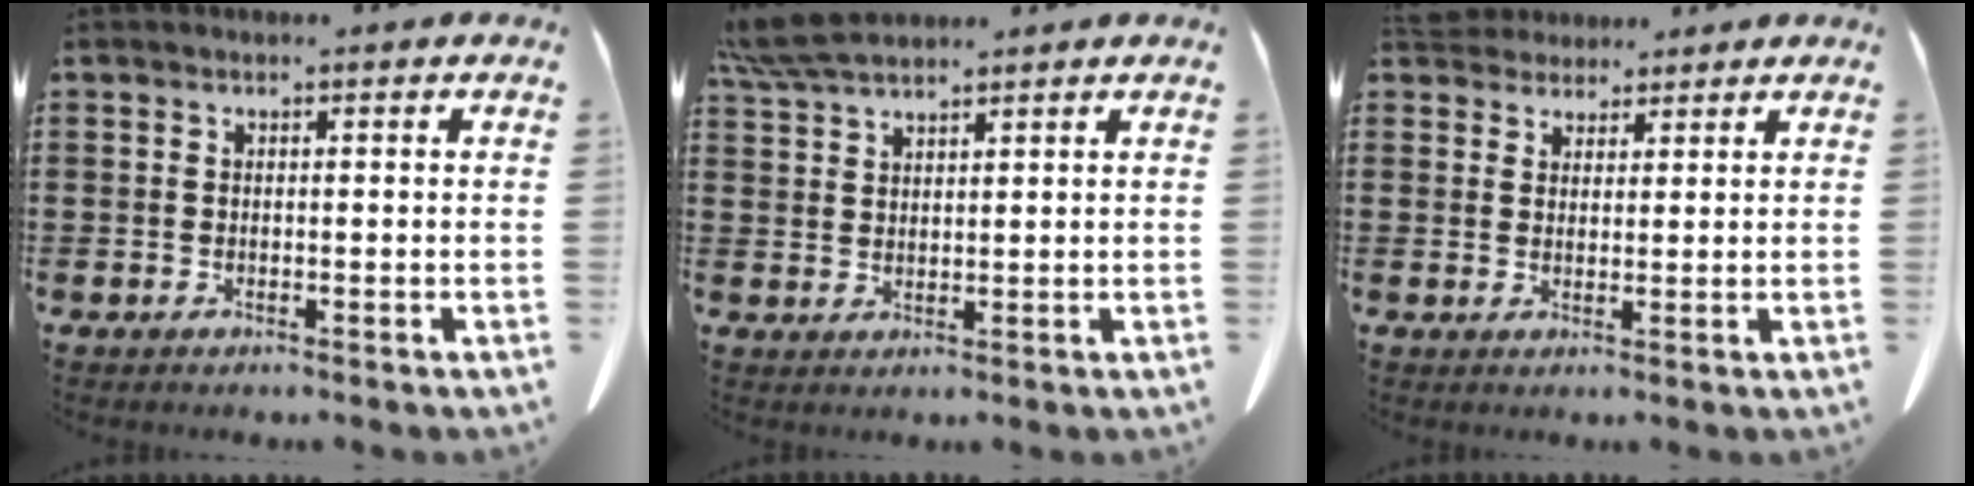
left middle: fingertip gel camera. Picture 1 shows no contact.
{"total": 5.7, "force": [4.9, 0.9, 2.7], "torque": [-0.075, -0.013, 0.093]}
{"total": 3.6, "force": [3.5, 1.1, 0.1], "torque": [-0.015, -0.007, 0.069]}